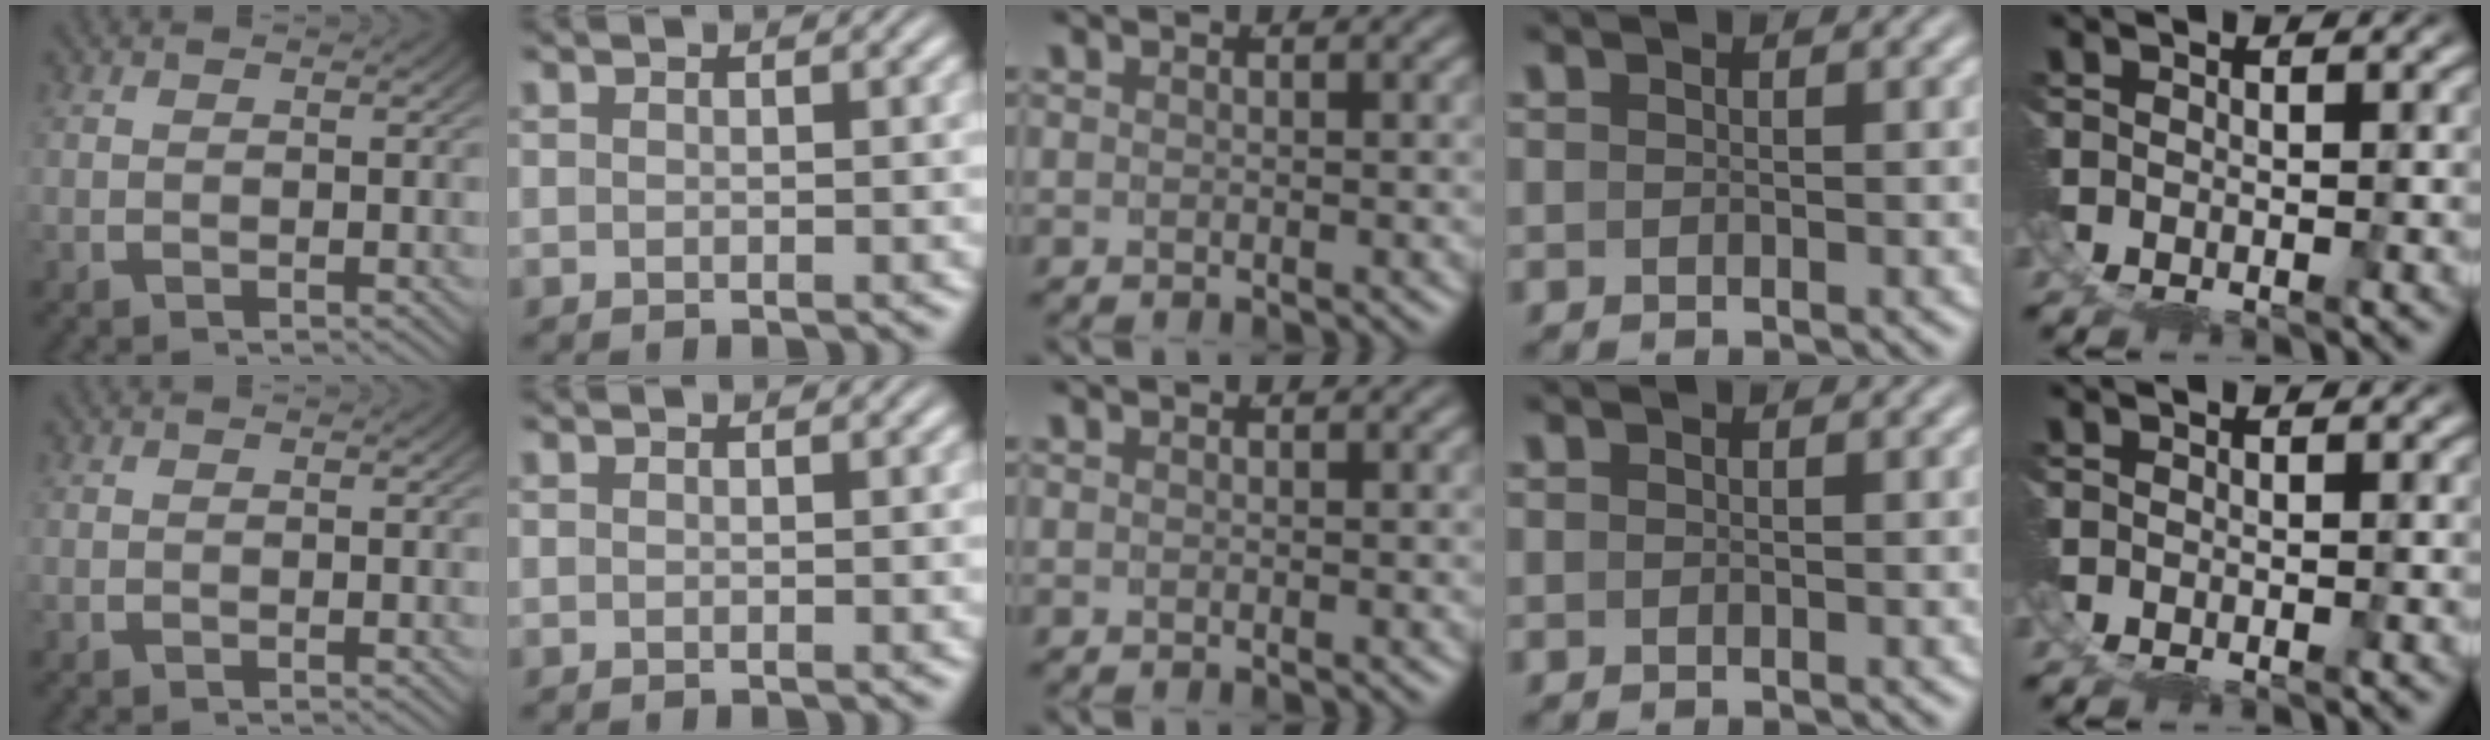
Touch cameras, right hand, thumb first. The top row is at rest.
{}